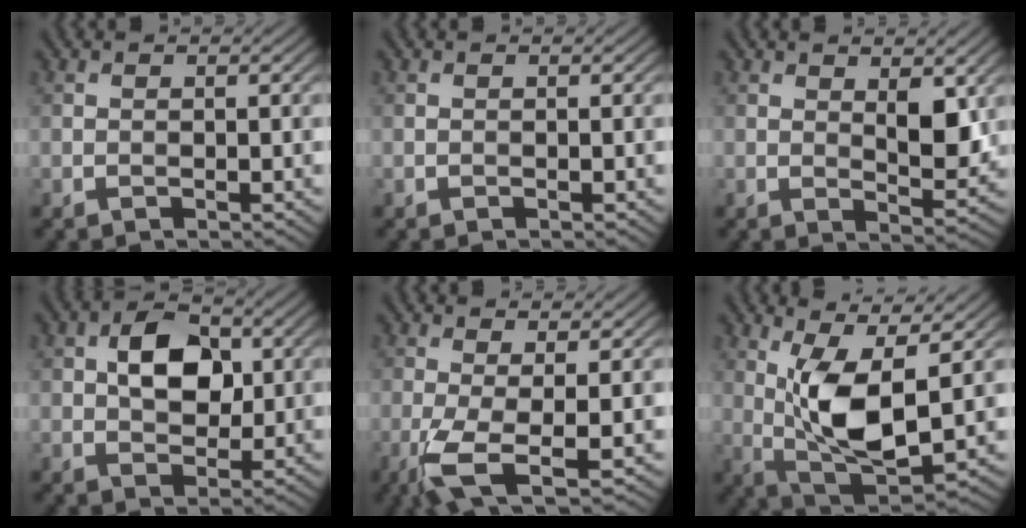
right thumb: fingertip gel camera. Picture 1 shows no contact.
{"total": 0.0}
{"total": 4.6, "force": [1.7, 2.0, 3.7], "torque": [-0.064, -0.010, 0.034]}
{"total": 6.8, "force": [1.4, 4.5, 4.9], "torque": [-0.084, 0.006, 0.016]}
{"total": 5.3, "force": [-1.6, 1.1, 5.0], "torque": [-0.110, 0.002, -0.038]}
{"total": 10.5, "force": [1.8, 4.2, 9.4], "torque": [-0.189, -0.006, 0.036]}